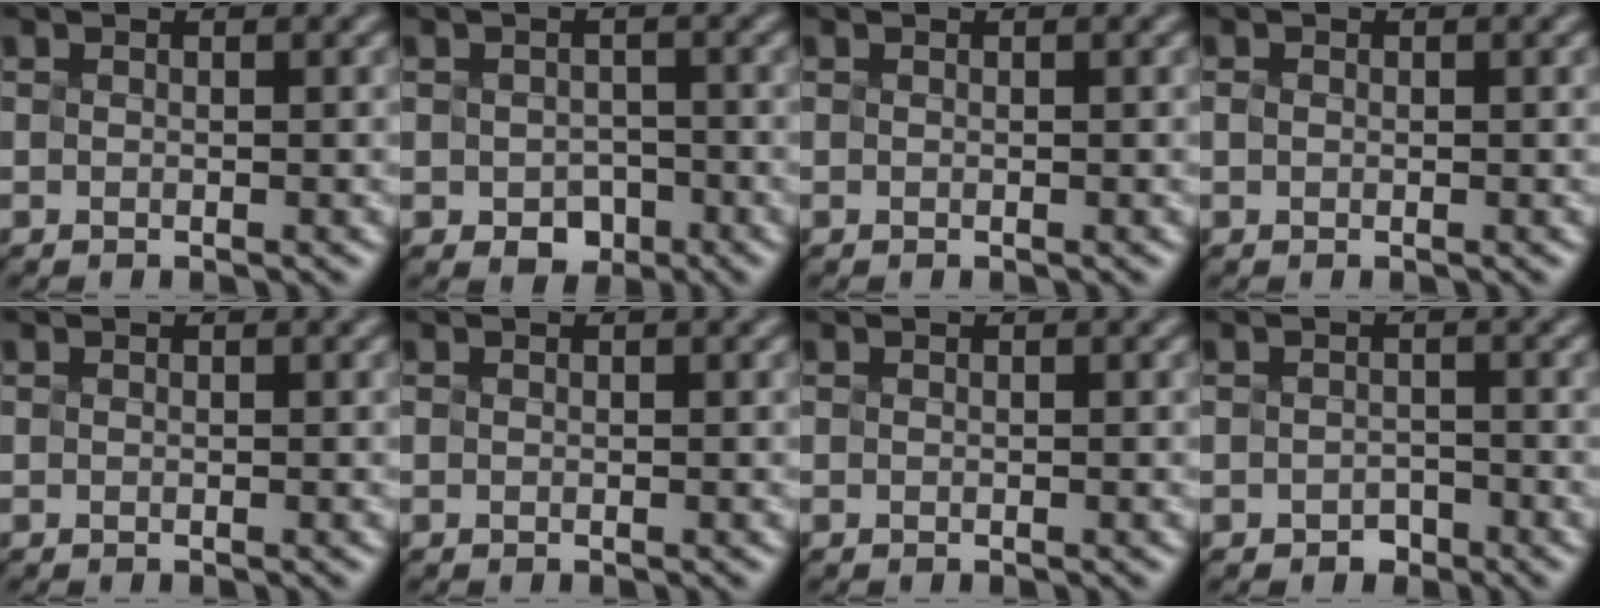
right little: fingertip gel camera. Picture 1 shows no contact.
{"total": 1.8, "force": [-1.3, 1.2, 0.5], "torque": [-0.006, -0.007, -0.005]}
{"total": 0.0}
{"total": 0.5, "force": [-0.2, -0.2, -0.4], "torque": [0.000, 0.002, 0.006]}
{"total": 0.0}
{"total": 0.0}
{"total": 0.0}
{"total": 1.2, "force": [-1.1, 0.2, -0.3], "torque": [0.003, -0.001, -0.006]}